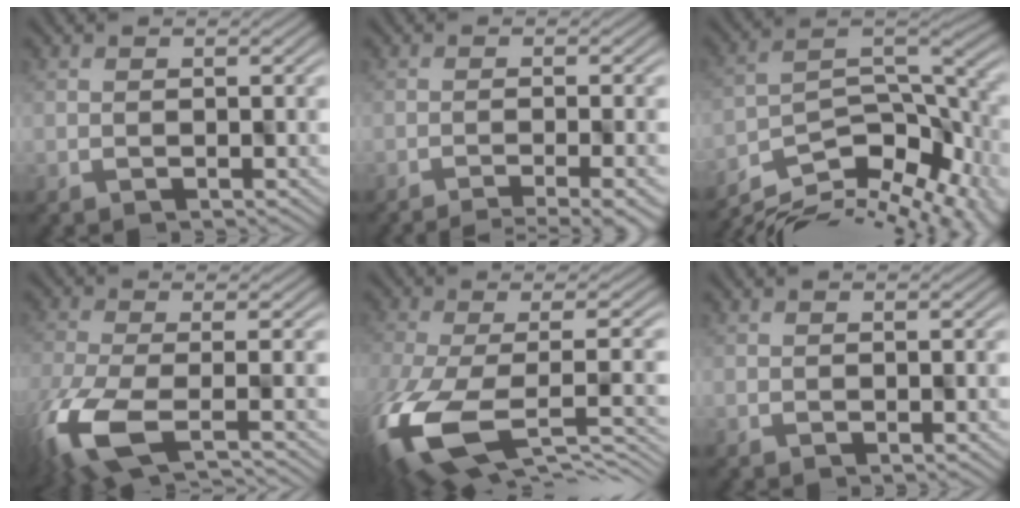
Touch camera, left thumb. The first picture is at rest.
{"total": 4.4, "force": [-3.3, 0.2, 2.9], "torque": [-0.039, 0.012, -0.051]}
{"total": 11.2, "force": [-6.9, 4.4, 7.6], "torque": [-0.164, -0.026, -0.095]}
{"total": 10.1, "force": [-5.7, 3.3, 7.7], "torque": [-0.174, -0.029, -0.111]}
{"total": 14.5, "force": [-4.0, 7.2, 11.9], "torque": [-0.300, -0.055, -0.044]}
{"total": 0.0}